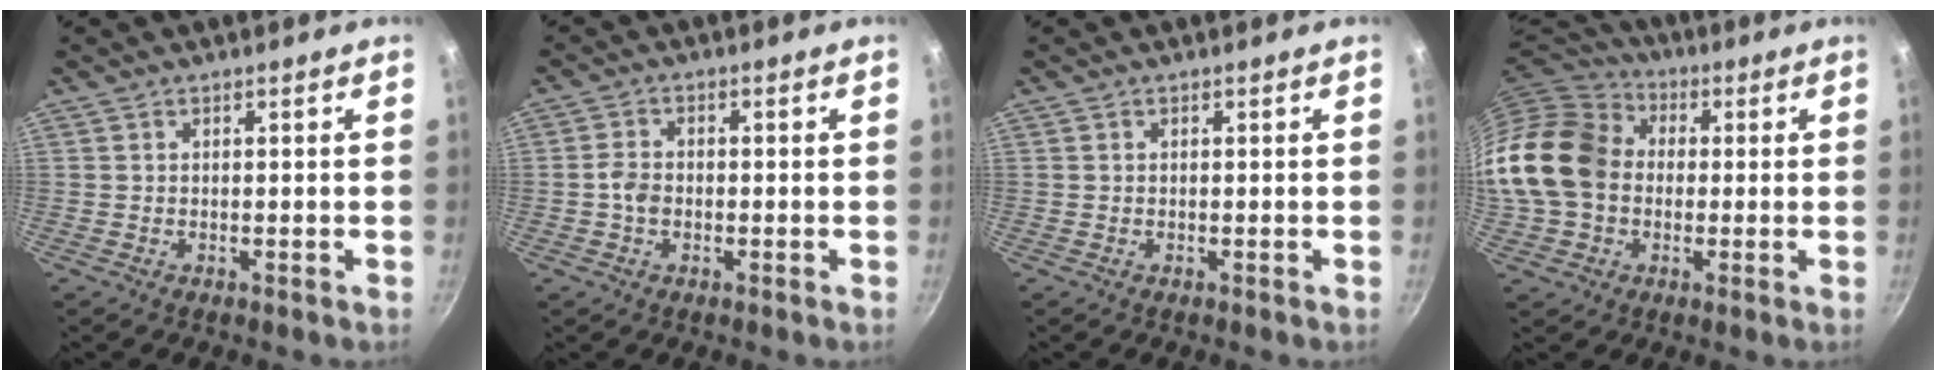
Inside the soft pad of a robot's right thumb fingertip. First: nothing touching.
{"total": 3.3, "force": [-0.7, 2.4, 2.1], "torque": [-0.038, 0.013, -0.017]}
{"total": 0.0}
{"total": 19.6, "force": [0.6, 15.5, 11.9], "torque": [-0.233, 0.043, 0.004]}